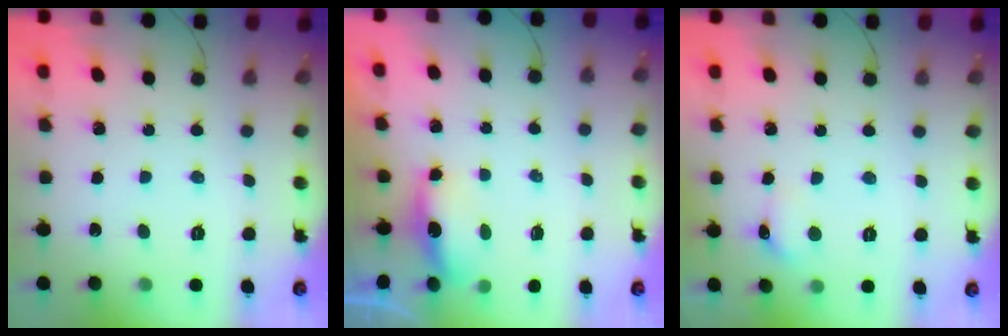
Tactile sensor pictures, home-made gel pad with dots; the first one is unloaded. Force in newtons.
{"total": 7.2, "press": 5.3, "slide": 4.8}
{"total": 7.0, "press": 6.8, "slide": 1.6}